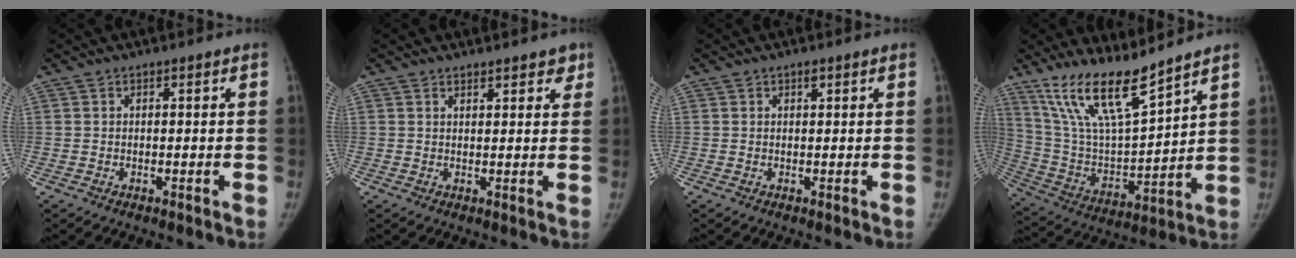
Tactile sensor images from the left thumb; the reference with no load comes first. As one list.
[{"total": 3.6, "force": [2.8, 1.5, 1.6], "torque": [0.007, -0.012, 0.036]}, {"total": 0.8, "force": [0.6, 0.3, 0.6], "torque": [-0.008, -0.002, 0.009]}, {"total": 16.7, "force": [12.7, 3.2, 10.4], "torque": [-0.179, -0.067, 0.254]}]